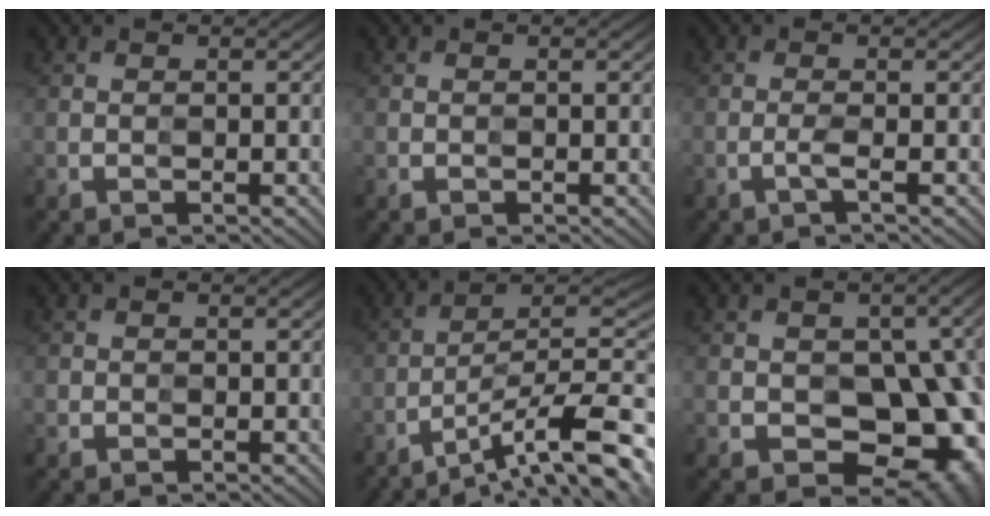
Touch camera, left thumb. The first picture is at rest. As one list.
[{"total": 0.6, "force": [-0.2, 0.5, 0.3], "torque": [-0.005, 0.000, -0.005]}, {"total": 1.0, "force": [-0.8, -0.2, 0.6], "torque": [-0.013, 0.009, -0.021]}, {"total": 1.0, "force": [-0.2, 0.9, 0.2], "torque": [-0.002, 0.000, -0.005]}, {"total": 14.6, "force": [-9.4, 3.5, 10.6], "torque": [-0.157, 0.002, -0.155]}, {"total": 13.0, "force": [-3.1, 9.0, 8.8], "torque": [-0.080, 0.005, -0.030]}]